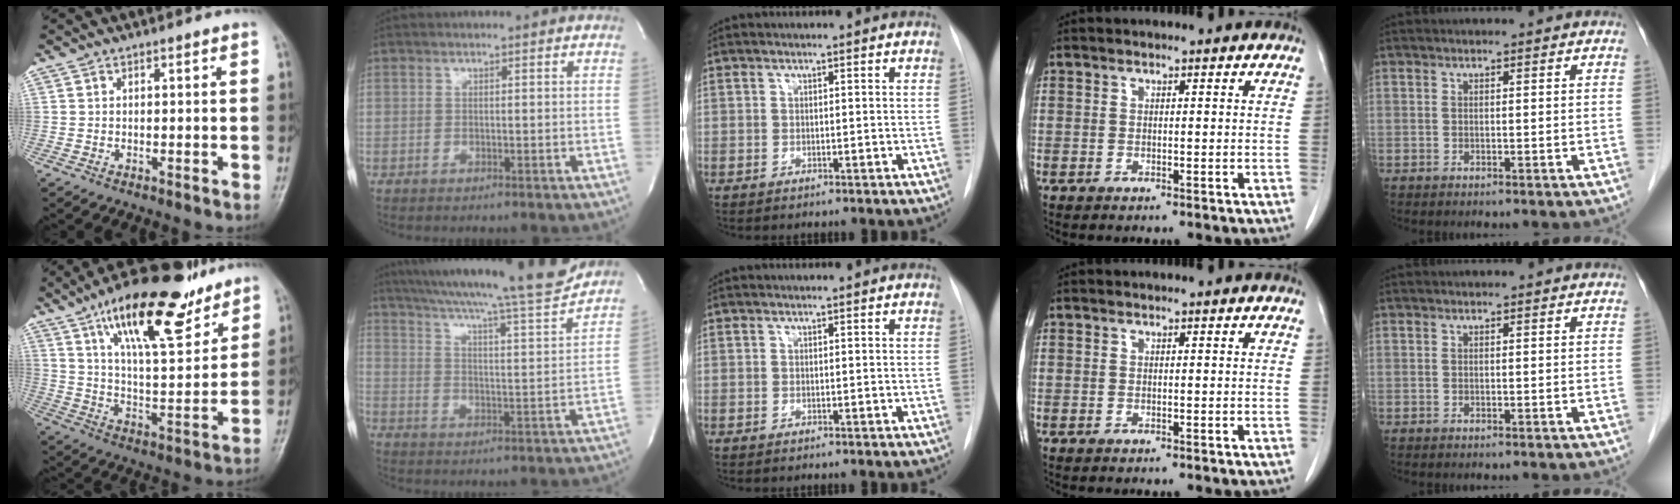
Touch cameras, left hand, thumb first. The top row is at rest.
{"thumb": {"total": 20.8, "force": [13.5, 7.0, 14.2], "torque": [-0.194, -0.059, 0.225]}, "index": {"total": 22.0, "force": [19.6, 0.1, 10.0], "torque": [-0.171, -0.034, 0.277]}}